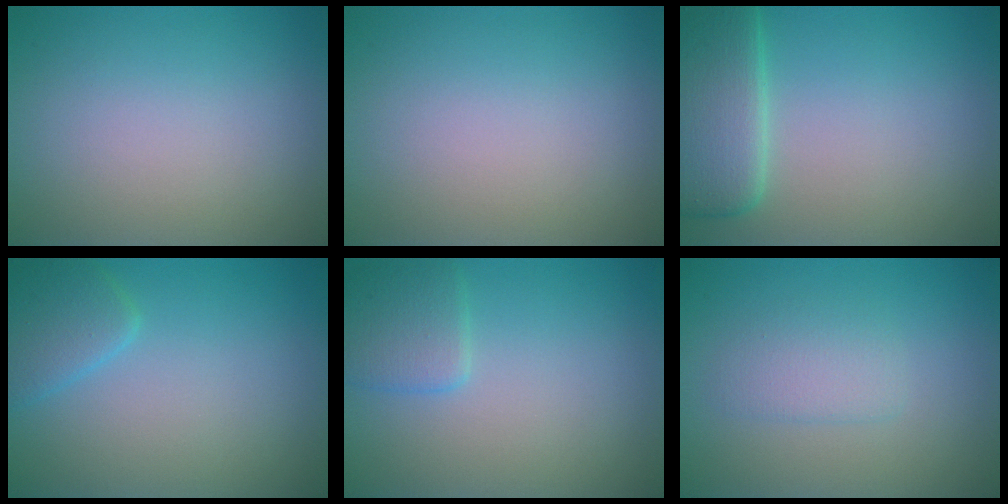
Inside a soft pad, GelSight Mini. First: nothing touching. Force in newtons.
{"total": 0.0}
{"total": 5.1, "press": 4.7, "slide": 1.9}
{"total": 2.6, "press": 2.6, "slide": 0.2}
{"total": 2.3, "press": 2.3, "slide": 0.1}
{"total": 1.8, "press": 1.8, "slide": 0.1}